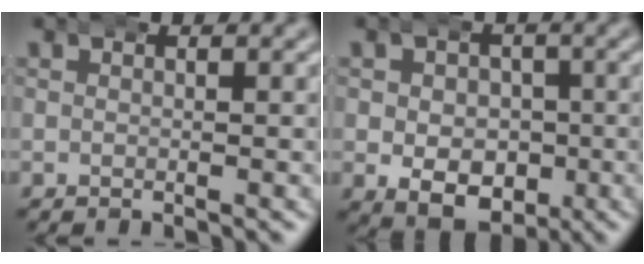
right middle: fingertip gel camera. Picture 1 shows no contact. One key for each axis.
{"total": 6.6, "fx": -1.9, "fy": 5.2, "fz": 3.6, "tx": -0.053, "ty": -0.035, "tz": -0.015}